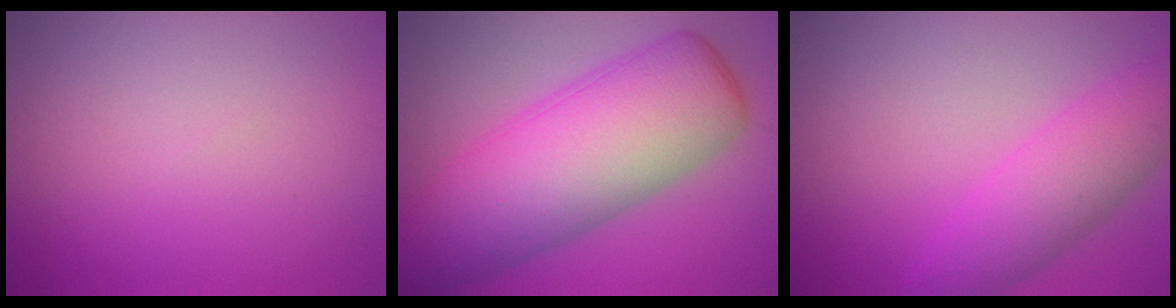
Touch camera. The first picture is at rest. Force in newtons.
{"total": 11.7, "press": 11.7, "slide": 0.1}
{"total": 5.0, "press": 5.0, "slide": 0.2}